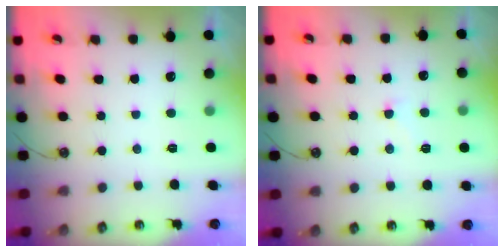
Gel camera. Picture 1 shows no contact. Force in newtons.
{"total": 4.2, "press": 4.1, "slide": 0.9}